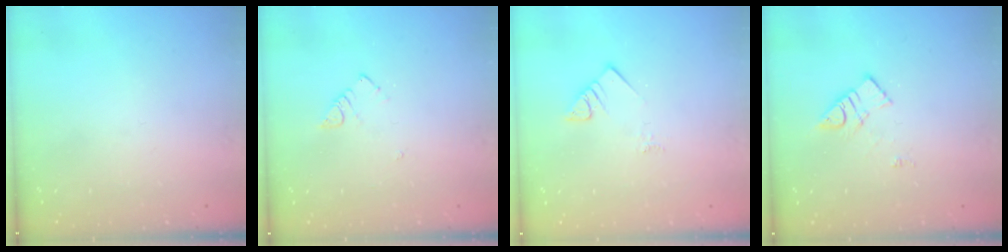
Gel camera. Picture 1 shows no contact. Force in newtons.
{"total": 3.0, "press": 2.9, "slide": 0.4}
{"total": 3.8, "press": 3.7, "slide": 0.6}
{"total": 7.2, "press": 7.2, "slide": 0.3}